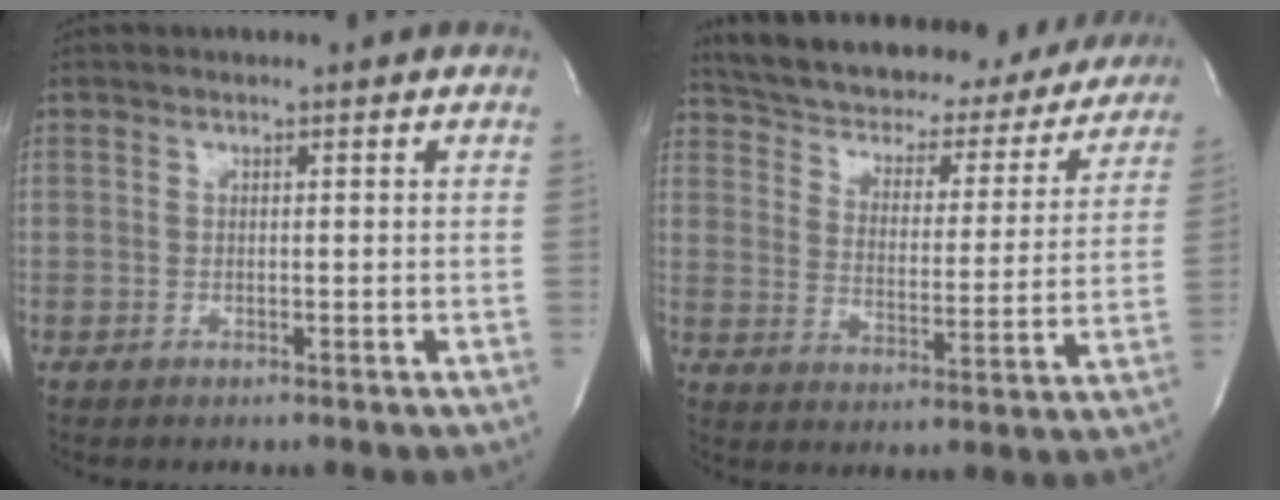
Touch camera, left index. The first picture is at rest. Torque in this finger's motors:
{"motor_torque": [1.08, -1.06, 0.19, 0.05]}